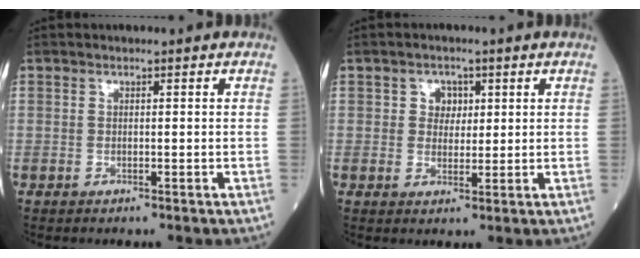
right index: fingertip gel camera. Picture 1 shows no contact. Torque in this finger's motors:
{"motor_torque": [0.02, 0.06, 0.04, 0.02]}